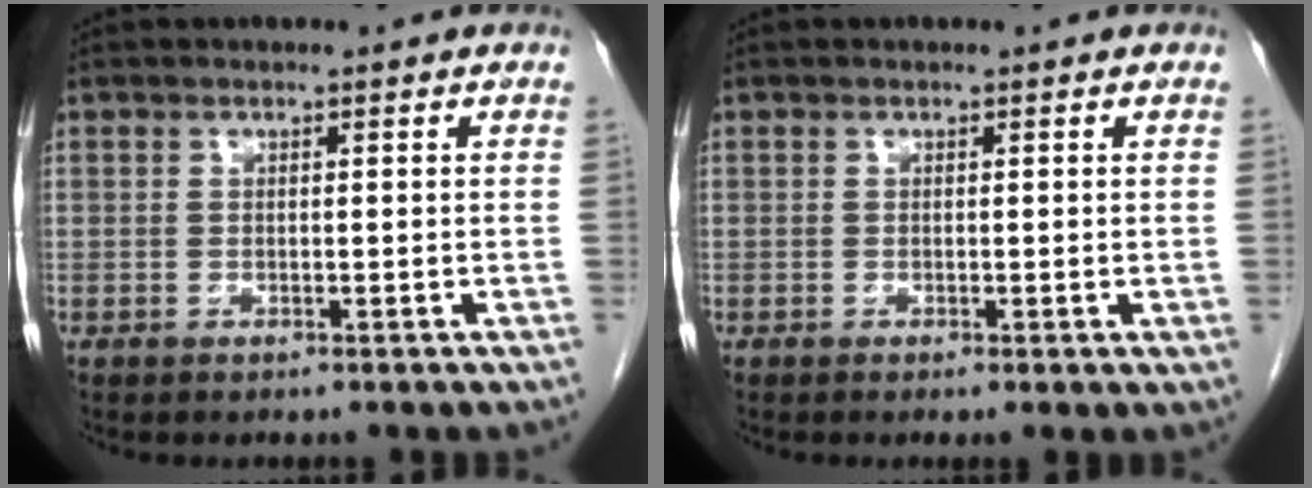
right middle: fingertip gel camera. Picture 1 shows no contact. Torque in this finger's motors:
{"motor_torque": [0.67, -0.57, 0.06, 0.01]}